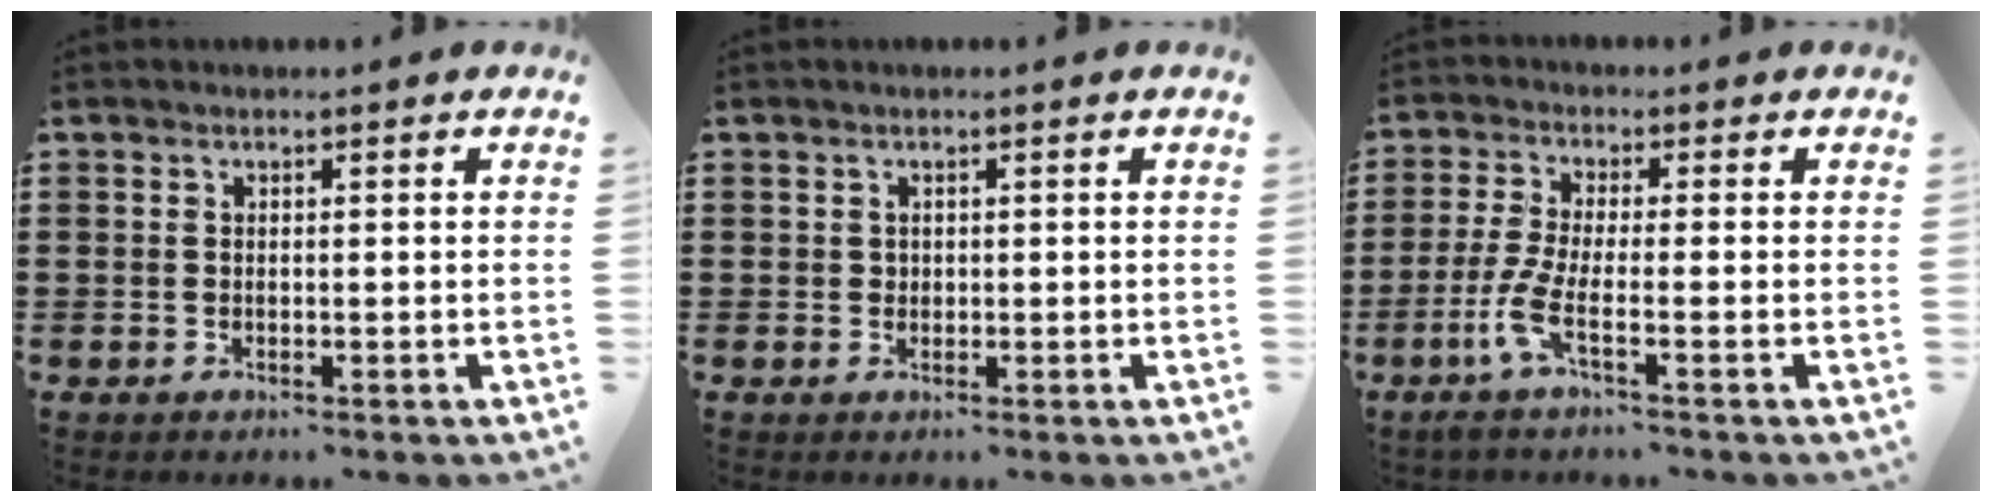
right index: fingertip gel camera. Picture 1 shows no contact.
{"total": 0.8, "force": [0.3, 0.7, 0.2], "torque": [-0.005, 0.003, 0.006]}
{"total": 5.2, "force": [-2.2, 0.5, 4.7], "torque": [-0.118, -0.019, -0.048]}